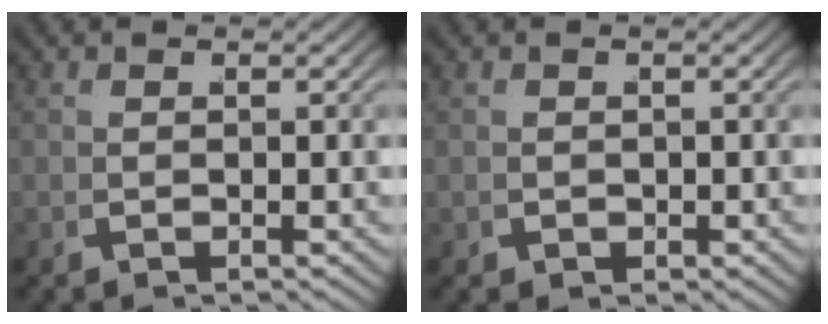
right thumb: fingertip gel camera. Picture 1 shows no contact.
{"total": 1.1, "force": [-0.3, 1.0, 0.4], "torque": [-0.009, -0.010, 0.000]}